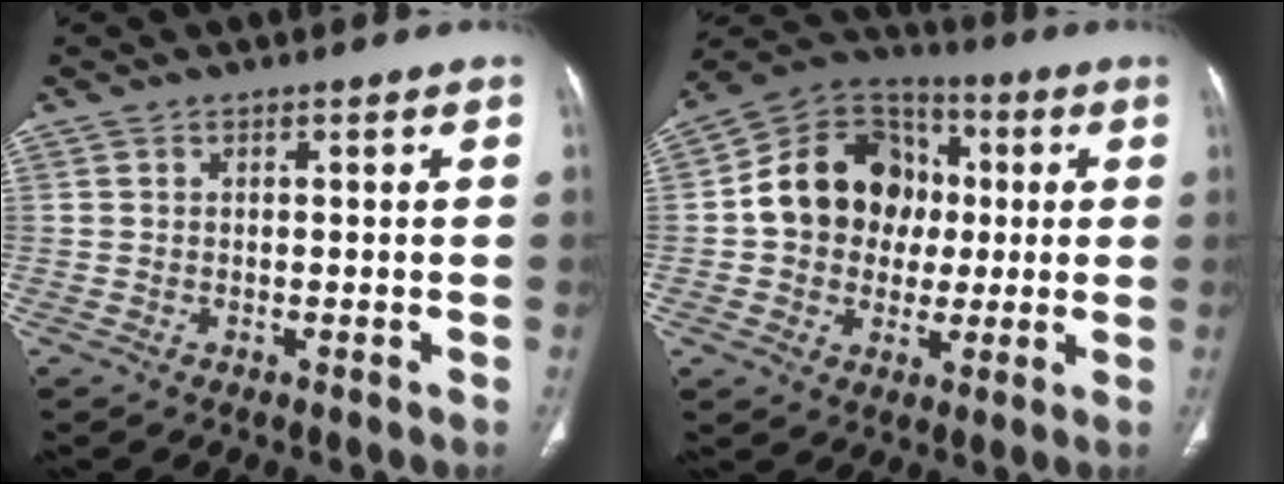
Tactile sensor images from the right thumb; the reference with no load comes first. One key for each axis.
{"total": 16.8, "fx": 0.9, "fy": 14.1, "fz": 9.1, "tx": -0.110, "ty": 0.026, "tz": 0.009}